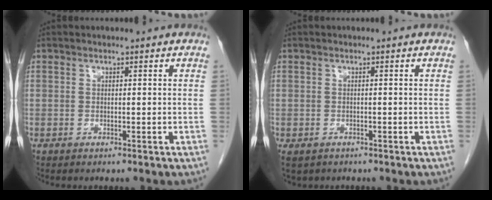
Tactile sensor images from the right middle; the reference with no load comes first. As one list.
[{"total": 3.5, "force": [-2.4, 2.2, 1.2], "torque": [-0.021, -0.004, -0.034]}]